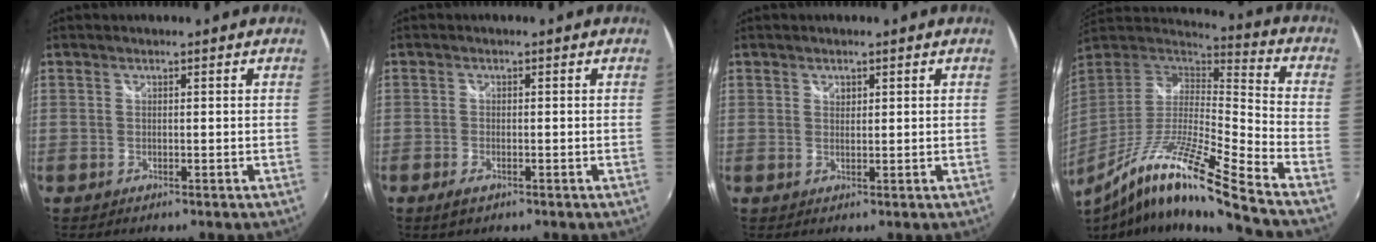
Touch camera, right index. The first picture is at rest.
{"total": 2.2, "force": [-1.5, 0.8, 1.4], "torque": [-0.030, -0.005, -0.027]}
{"total": 1.1, "force": [0.5, 0.9, 0.3], "torque": [-0.004, 0.002, 0.008]}
{"total": 20.2, "force": [-12.9, -0.1, 15.6], "torque": [-0.265, -0.044, -0.231]}